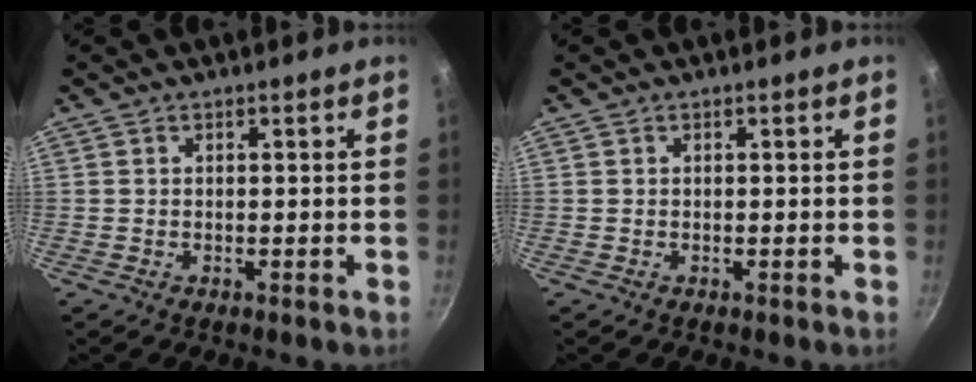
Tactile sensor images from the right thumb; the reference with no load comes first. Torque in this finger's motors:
{"motor_torque": [0.00, 0.00, 0.07, -0.07, 0.00]}